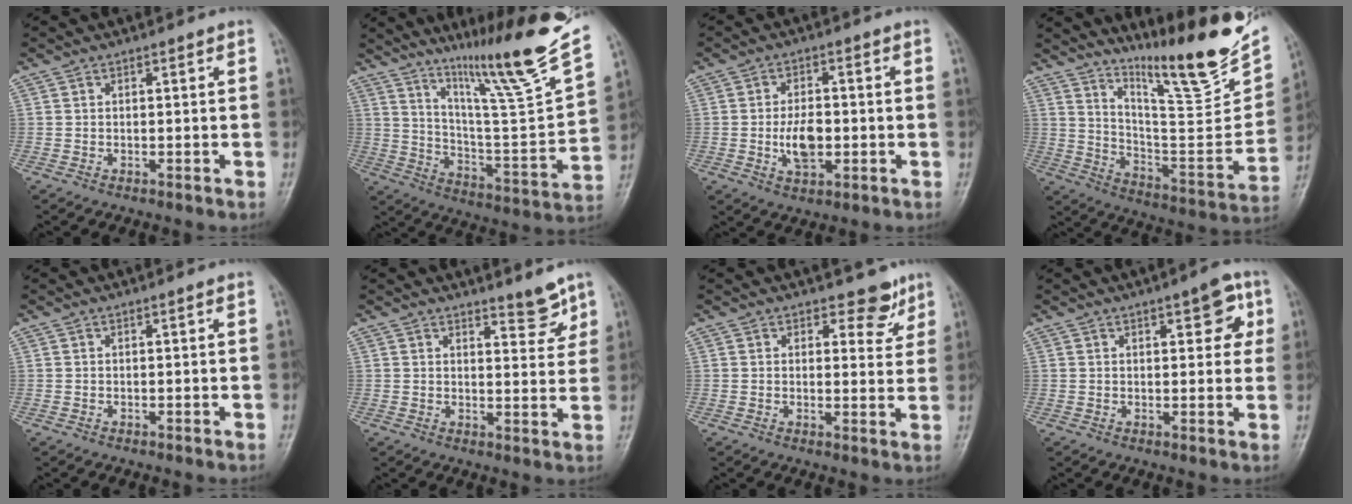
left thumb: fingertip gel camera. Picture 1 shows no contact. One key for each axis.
{"total": 24.0, "fx": 16.3, "fy": 1.6, "fz": 17.5, "tx": -0.242, "ty": -0.078, "tz": 0.271}
{"total": 7.0, "fx": -1.0, "fy": 4.0, "fz": 5.7, "tx": -0.091, "ty": 0.001, "tz": -0.017}
{"total": 22.9, "fx": 17.0, "fy": 3.7, "fz": 15.0, "tx": -0.196, "ty": -0.110, "tz": 0.274}
{"total": 0.0}
{"total": 4.3, "fx": 3.6, "fy": 1.2, "fz": 2.0, "tx": -0.012, "ty": -0.033, "tz": 0.051}
{"total": 4.8, "fx": 3.5, "fy": 2.7, "fz": 1.7, "tx": 0.011, "ty": -0.023, "tz": 0.043}
{"total": 6.6, "fx": 2.8, "fy": 2.9, "fz": 5.3, "tx": -0.038, "ty": -0.004, "tz": 0.027}